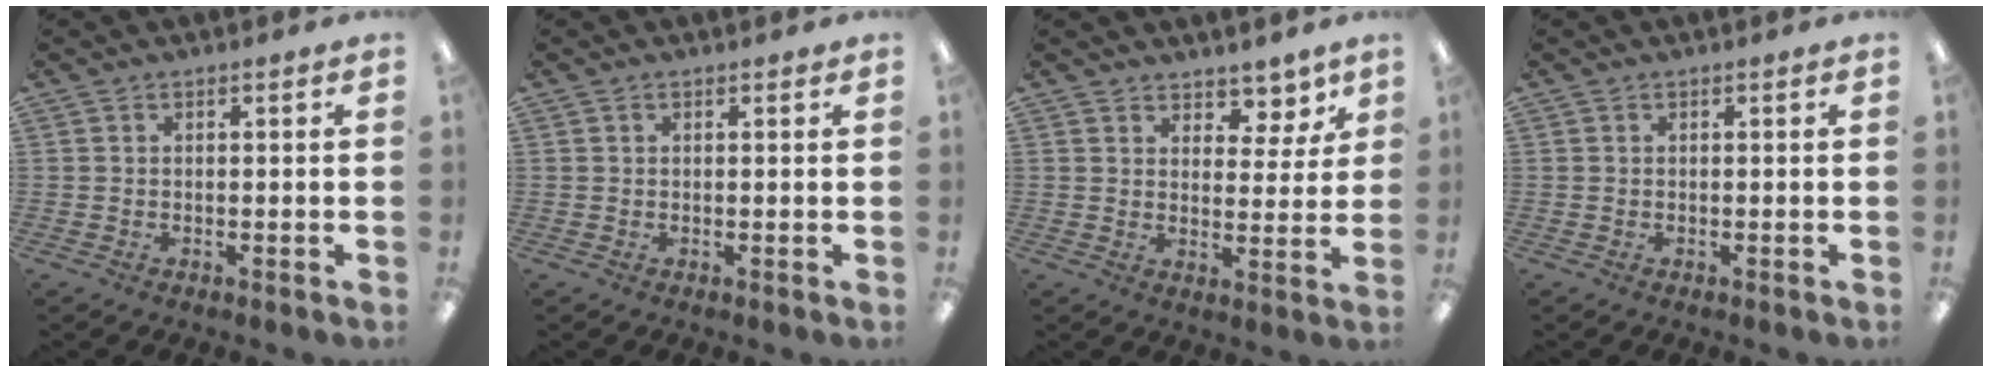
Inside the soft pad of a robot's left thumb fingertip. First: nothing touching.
{"total": 0.7, "force": [0.5, 0.3, 0.3], "torque": [-0.006, 0.002, 0.009]}
{"total": 6.1, "force": [5.1, 3.1, 0.9], "torque": [-0.001, -0.042, 0.089]}
{"total": 0.0}